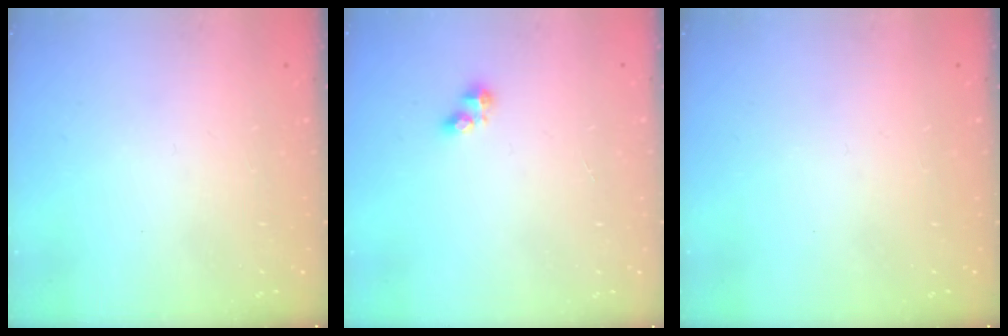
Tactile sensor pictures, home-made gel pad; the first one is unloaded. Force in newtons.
{"total": 3.6, "press": 3.5, "slide": 0.4}
{"total": 0.0}